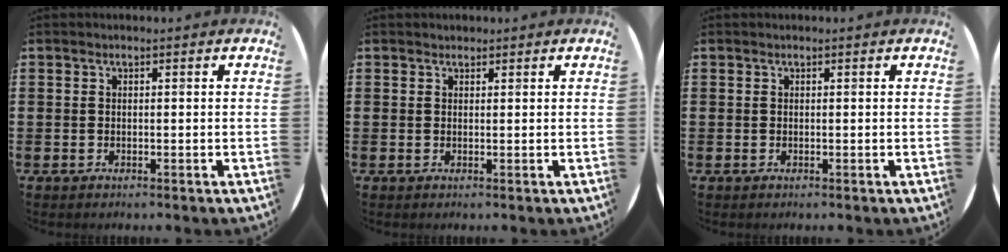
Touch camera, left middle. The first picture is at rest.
{"total": 0.6, "force": [0.6, 0.2, -0.1], "torque": [0.001, 0.003, 0.011]}
{"total": 0.0}